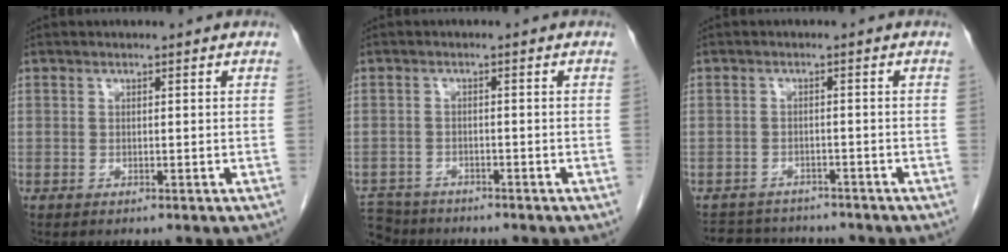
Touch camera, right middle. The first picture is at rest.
{"total": 6.1, "force": [-5.5, 2.6, 0.3], "torque": [-0.011, 0.000, -0.096]}
{"total": 6.6, "force": [-6.2, 2.0, 0.6], "torque": [-0.010, 0.005, -0.089]}